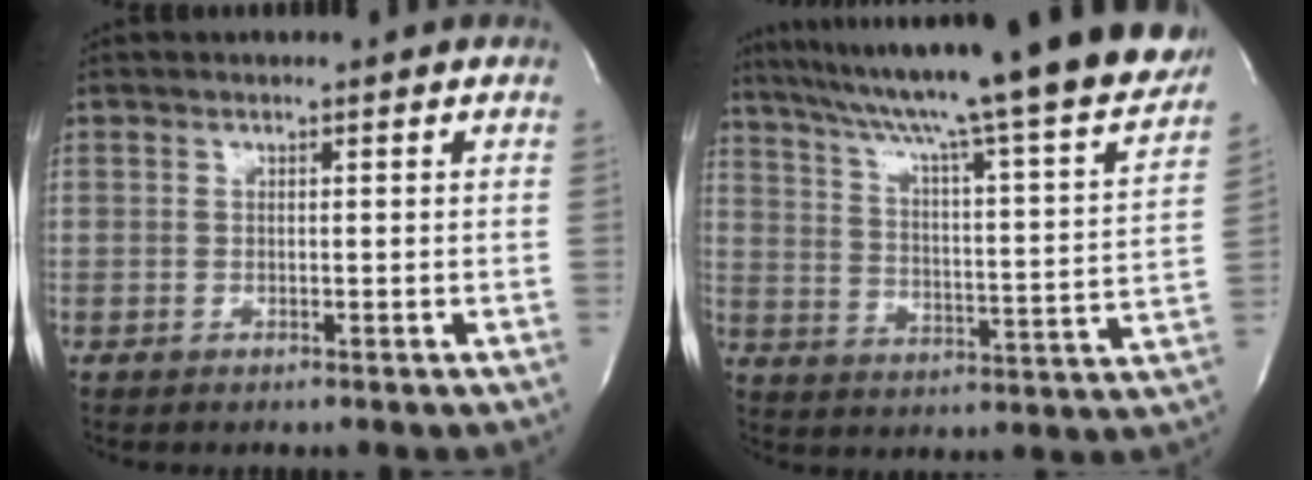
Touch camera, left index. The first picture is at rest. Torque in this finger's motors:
{"motor_torque": [0.36, -0.20, 0.71, 0.14]}